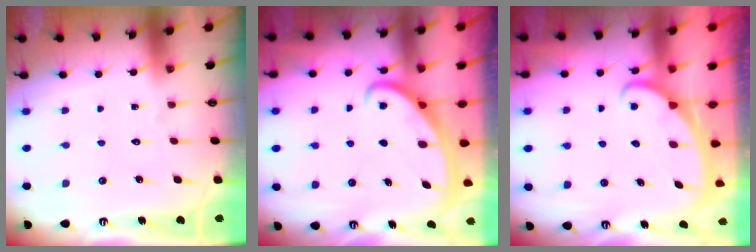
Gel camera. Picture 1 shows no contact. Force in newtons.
{"total": 2.6, "press": 2.6, "slide": 0.3}
{"total": 1.9, "press": 1.9, "slide": 0.1}